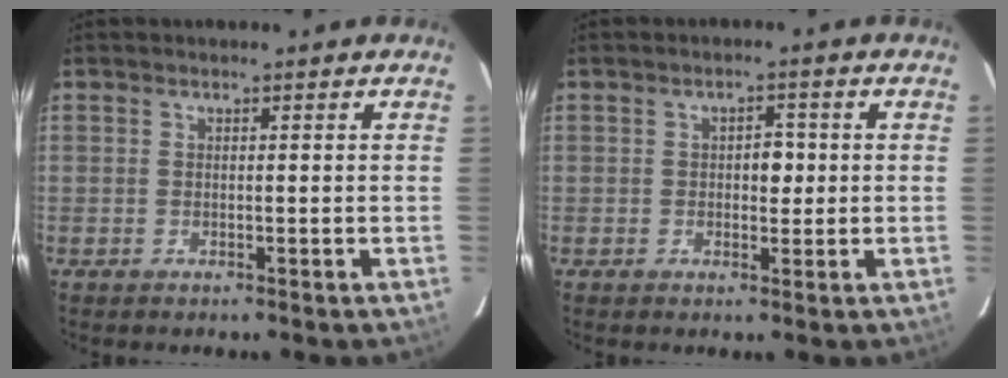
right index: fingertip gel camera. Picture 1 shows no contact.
{"total": 2.8, "force": [0.1, 1.6, 2.3], "torque": [-0.030, 0.007, 0.003]}